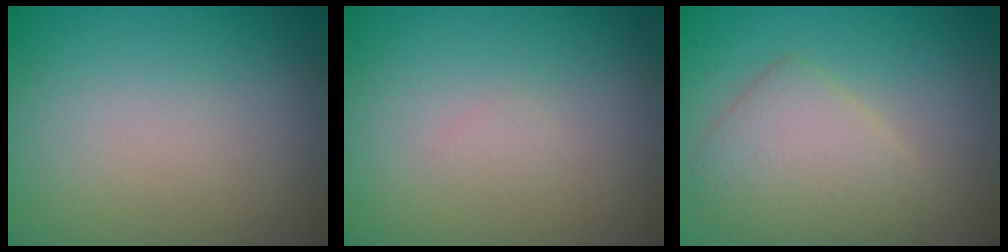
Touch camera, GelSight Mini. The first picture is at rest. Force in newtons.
{"total": 0.5, "press": 0.5, "slide": 0.0}
{"total": 4.3, "press": 4.3, "slide": 0.2}